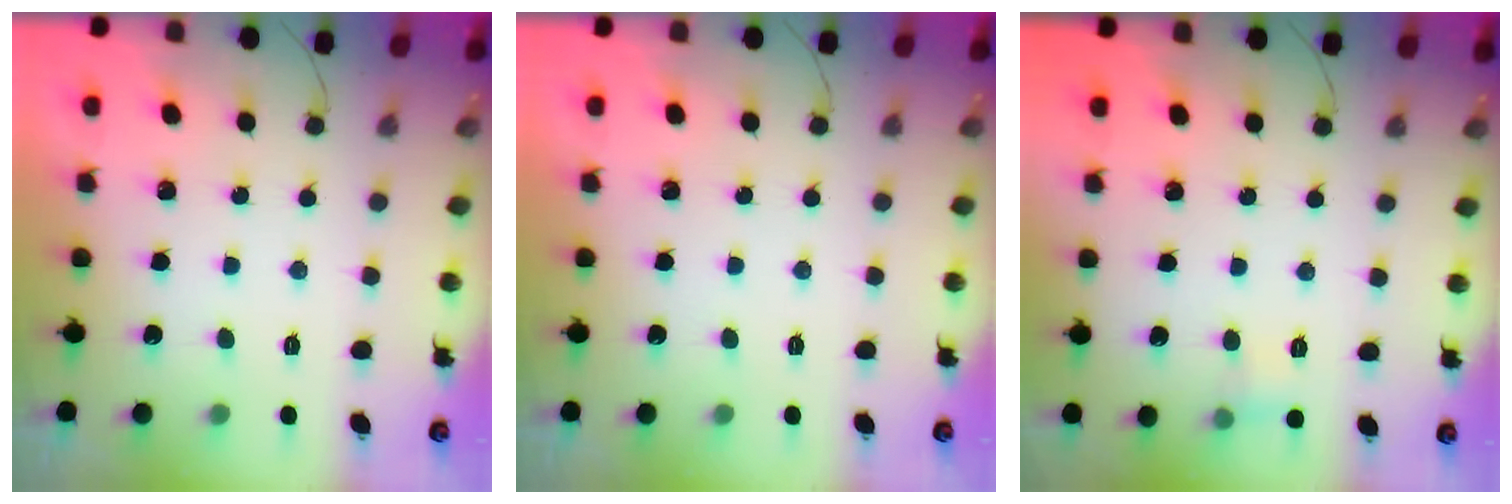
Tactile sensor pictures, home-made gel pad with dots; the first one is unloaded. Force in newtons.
{"total": 0.0}
{"total": 5.5, "press": 5.2, "slide": 1.7}